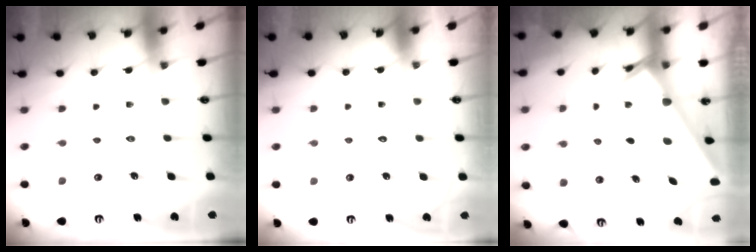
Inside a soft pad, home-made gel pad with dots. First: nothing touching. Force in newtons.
{"total": 1.5, "press": 1.5, "slide": 0.0}
{"total": 2.5, "press": 2.5, "slide": 0.2}